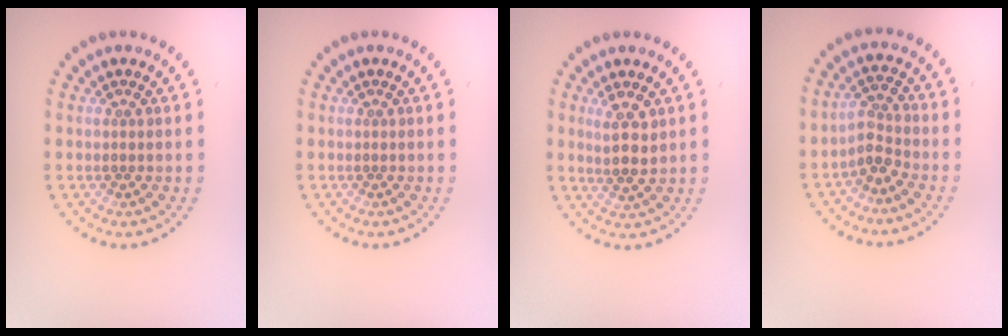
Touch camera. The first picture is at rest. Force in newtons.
{"total": 0.0}
{"total": 2.8, "press": 2.5, "slide": 1.2}
{"total": 2.5, "press": 2.2, "slide": 1.3}